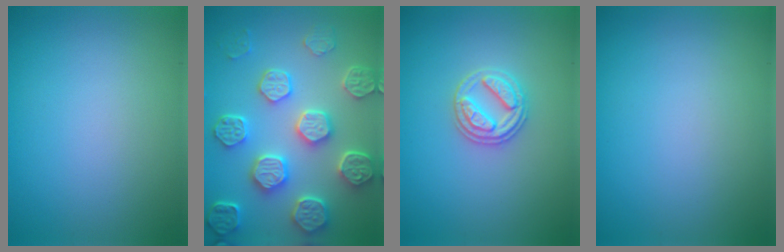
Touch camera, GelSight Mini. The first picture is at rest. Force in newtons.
{"total": 7.5, "press": 6.2, "slide": 4.2}
{"total": 2.8, "press": 2.7, "slide": 0.8}
{"total": 0.0}